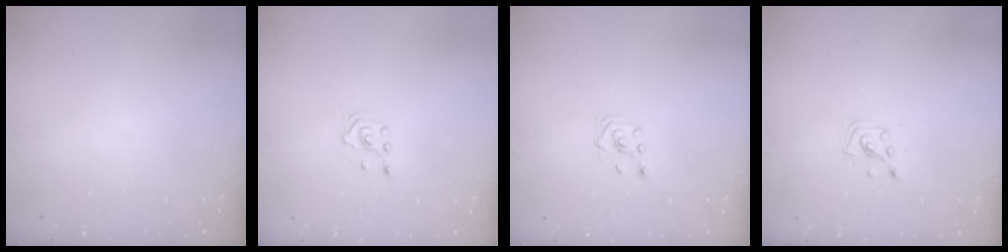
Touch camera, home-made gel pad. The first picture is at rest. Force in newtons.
{"total": 2.0, "press": 1.8, "slide": 0.9}
{"total": 1.6, "press": 1.4, "slide": 0.9}
{"total": 4.6, "press": 4.4, "slide": 1.4}